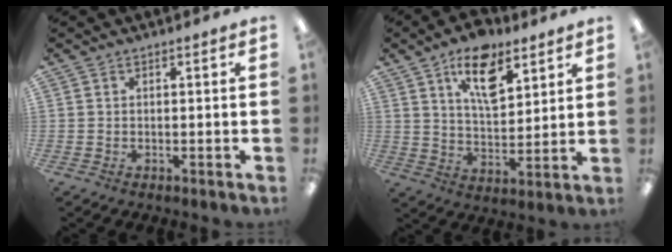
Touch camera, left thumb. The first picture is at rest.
{"total": 13.4, "force": [8.1, 6.4, 8.5], "torque": [-0.126, -0.031, 0.140]}